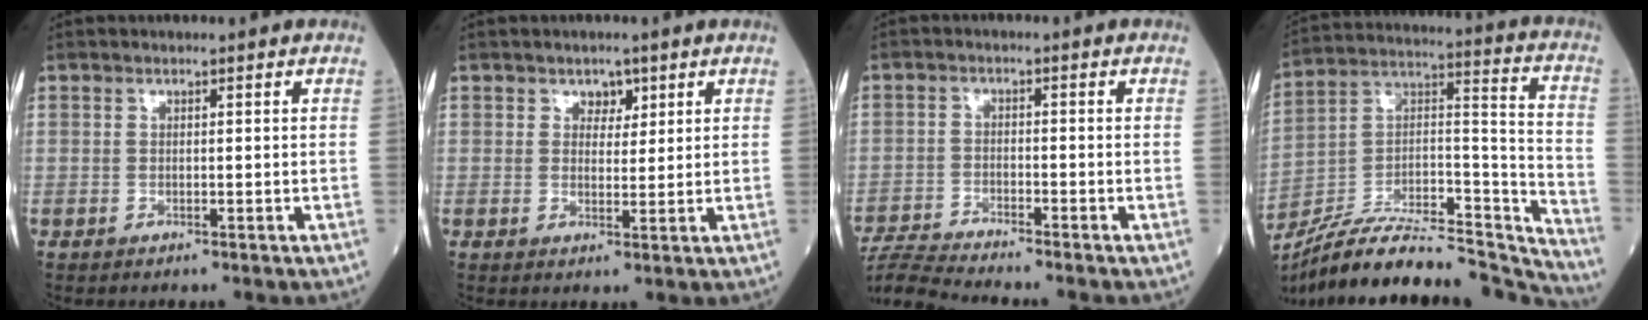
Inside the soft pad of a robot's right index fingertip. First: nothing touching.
{"total": 2.4, "force": [1.4, 1.6, 1.1], "torque": [-0.008, -0.001, 0.021]}
{"total": 7.5, "force": [-7.1, -1.9, 1.3], "torque": [-0.027, -0.012, -0.134]}
{"total": 27.8, "force": [-25.8, 3.8, 9.6], "torque": [-0.131, 0.023, -0.402]}